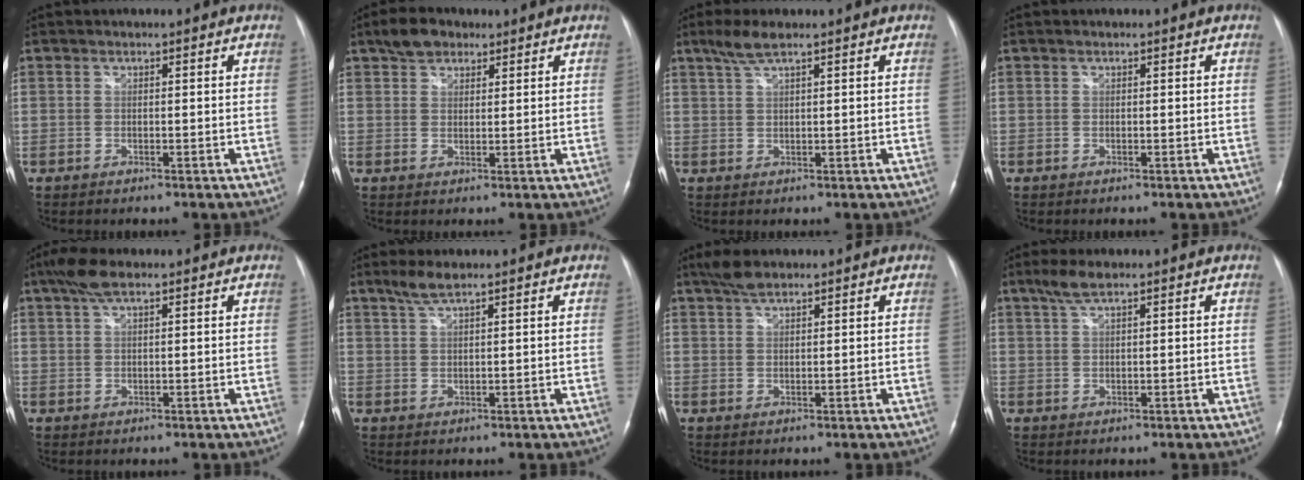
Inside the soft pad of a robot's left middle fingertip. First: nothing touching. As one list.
[{"total": 4.5, "force": [3.2, 2.6, 1.8], "torque": [-0.039, 0.013, 0.058]}, {"total": 3.5, "force": [2.5, 0.2, 2.4], "torque": [-0.060, 0.008, 0.054]}, {"total": 0.0}, {"total": 4.3, "force": [3.0, 1.1, 3.0], "torque": [-0.066, 0.018, 0.056]}, {"total": 3.1, "force": [2.4, 0.2, 2.0], "torque": [-0.051, 0.005, 0.053]}, {"total": 3.4, "force": [2.8, 0.7, 1.8], "torque": [-0.043, 0.008, 0.055]}, {"total": 3.2, "force": [2.3, 0.3, 2.2], "torque": [-0.054, 0.008, 0.048]}]